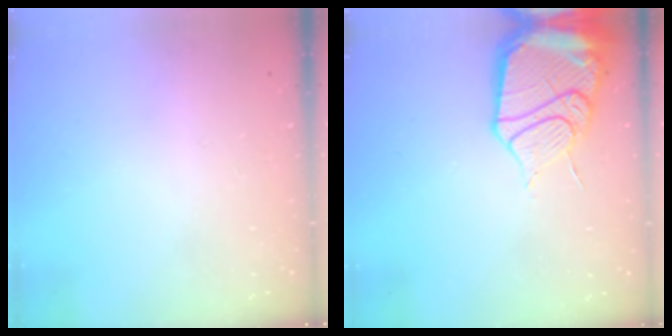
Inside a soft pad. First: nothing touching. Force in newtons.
{"total": 17.6, "press": 17.4, "slide": 2.9}